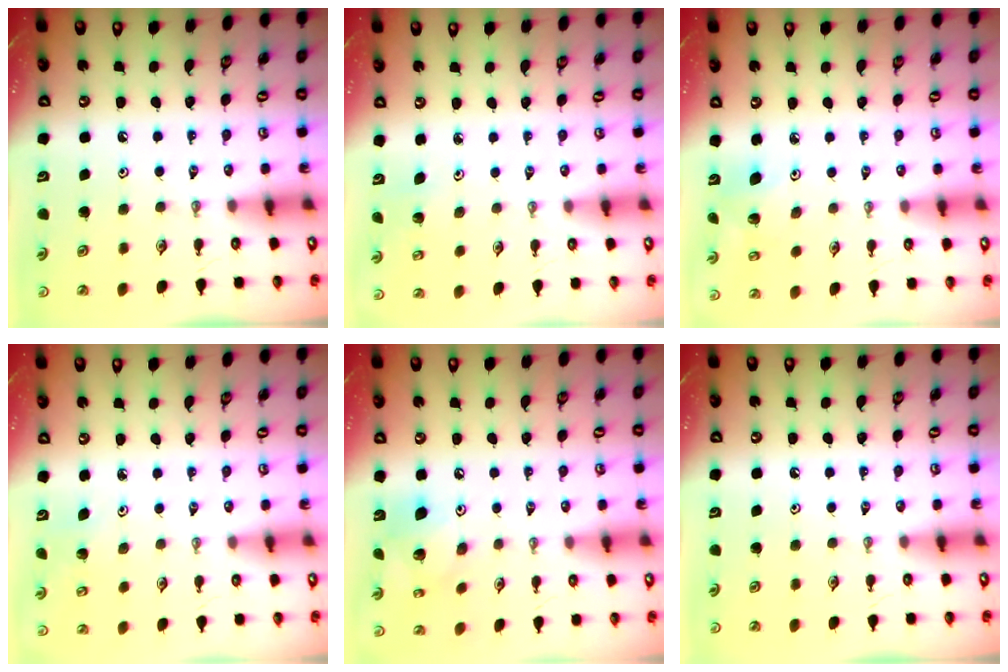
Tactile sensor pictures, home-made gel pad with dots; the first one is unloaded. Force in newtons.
{"total": 1.4, "press": 1.4, "slide": 0.1}
{"total": 5.3, "press": 5.1, "slide": 1.6}
{"total": 2.3, "press": 2.3, "slide": 0.2}
{"total": 12.5, "press": 12.4, "slide": 1.4}
{"total": 0.0}